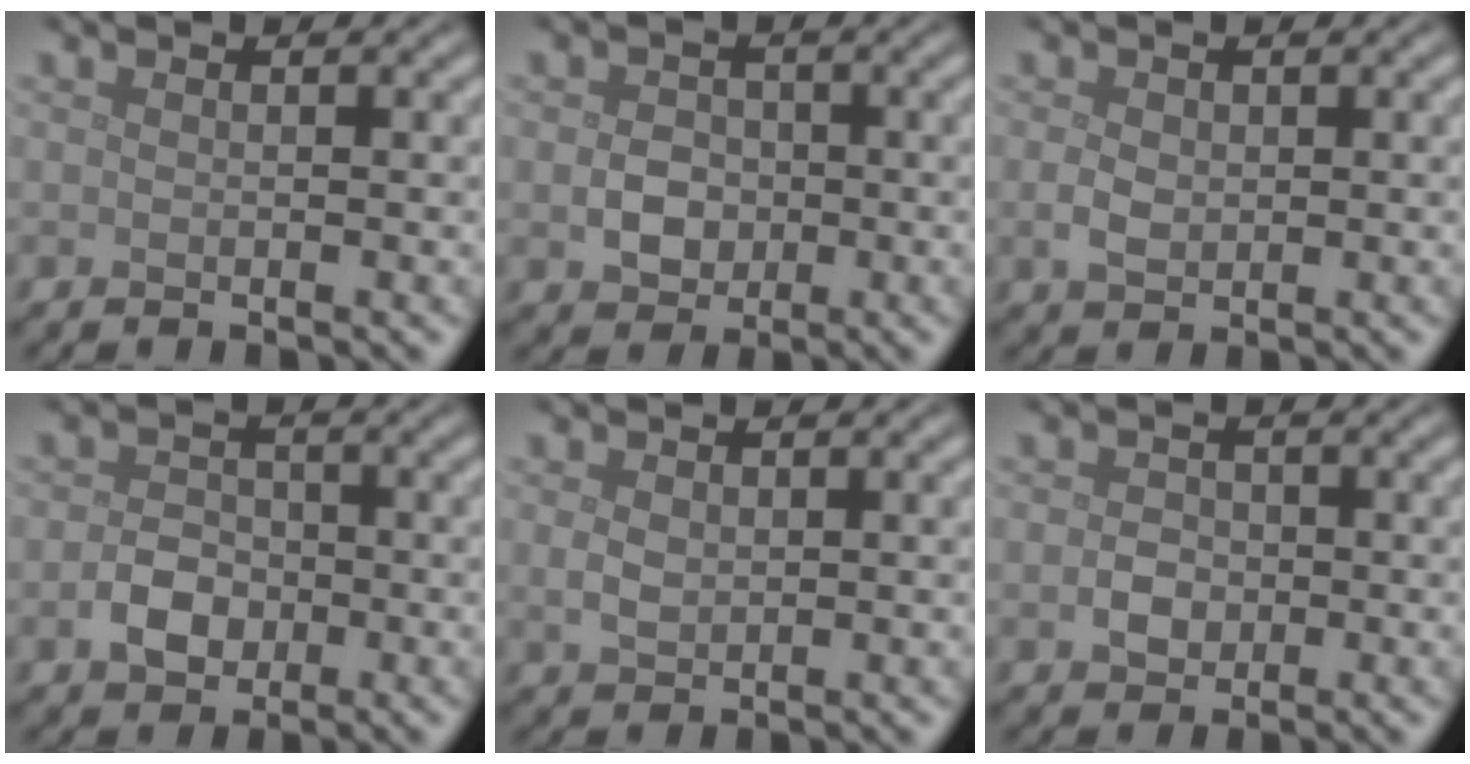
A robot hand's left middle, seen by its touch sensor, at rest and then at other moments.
{"total": 2.5, "force": [-0.4, 2.2, 1.3], "torque": [-0.019, -0.002, -0.011]}
{"total": 1.7, "force": [0.0, 1.3, 1.1], "torque": [-0.025, -0.002, 0.000]}
{"total": 2.8, "force": [-1.0, 2.2, 1.5], "torque": [-0.023, 0.002, -0.024]}
{"total": 1.6, "force": [0.3, 1.2, 1.1], "torque": [-0.025, -0.001, 0.008]}
{"total": 1.8, "force": [-0.4, 1.5, 0.9], "torque": [-0.014, 0.000, -0.012]}